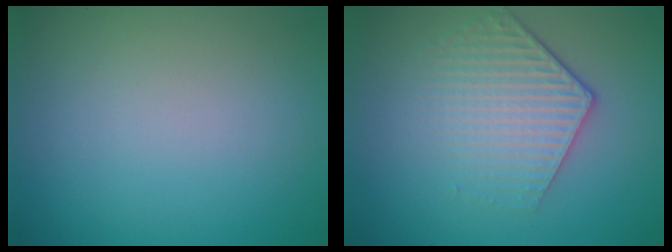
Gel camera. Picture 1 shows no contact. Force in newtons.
{"total": 4.3, "press": 3.2, "slide": 3.0}